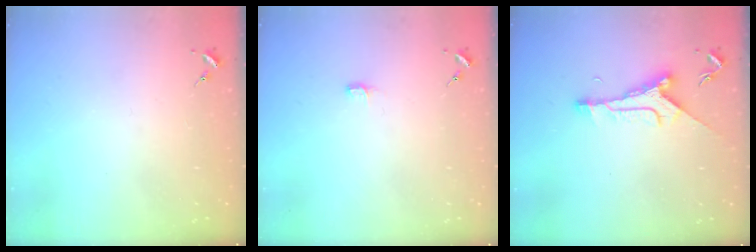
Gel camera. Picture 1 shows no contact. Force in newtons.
{"total": 3.3, "press": 3.3, "slide": 0.3}
{"total": 8.6, "press": 8.6, "slide": 0.4}